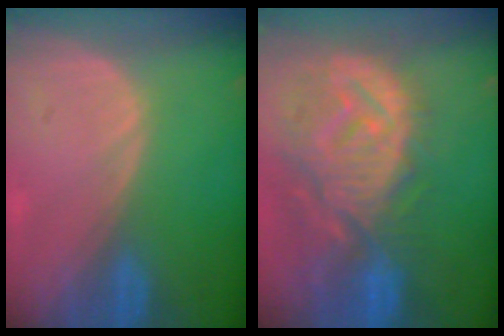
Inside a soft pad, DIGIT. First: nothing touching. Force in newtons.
{"total": 12.8, "press": 11.3, "slide": 6.0}